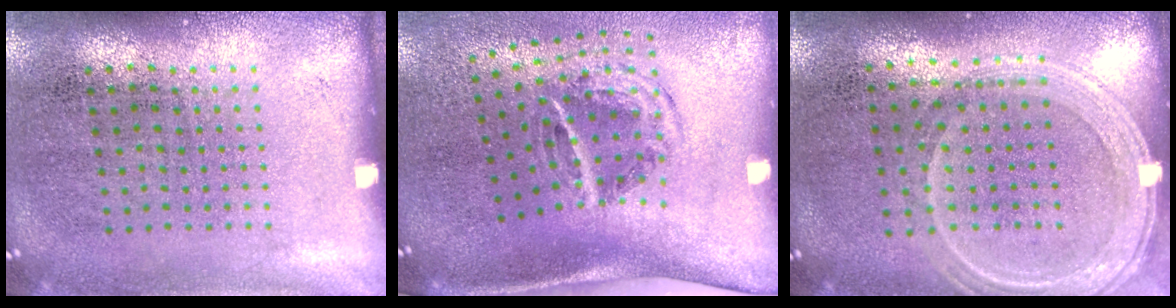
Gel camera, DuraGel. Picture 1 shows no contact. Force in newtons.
{"total": 2.0, "press": 1.2, "slide": 1.6}
{"total": 1.3, "press": 1.2, "slide": 0.3}